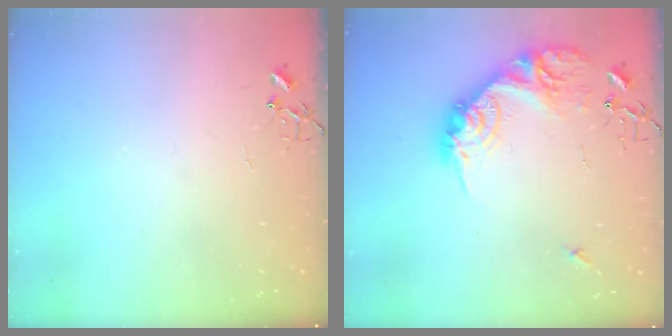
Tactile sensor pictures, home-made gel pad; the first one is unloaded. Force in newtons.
{"total": 18.2, "press": 18.2, "slide": 1.3}